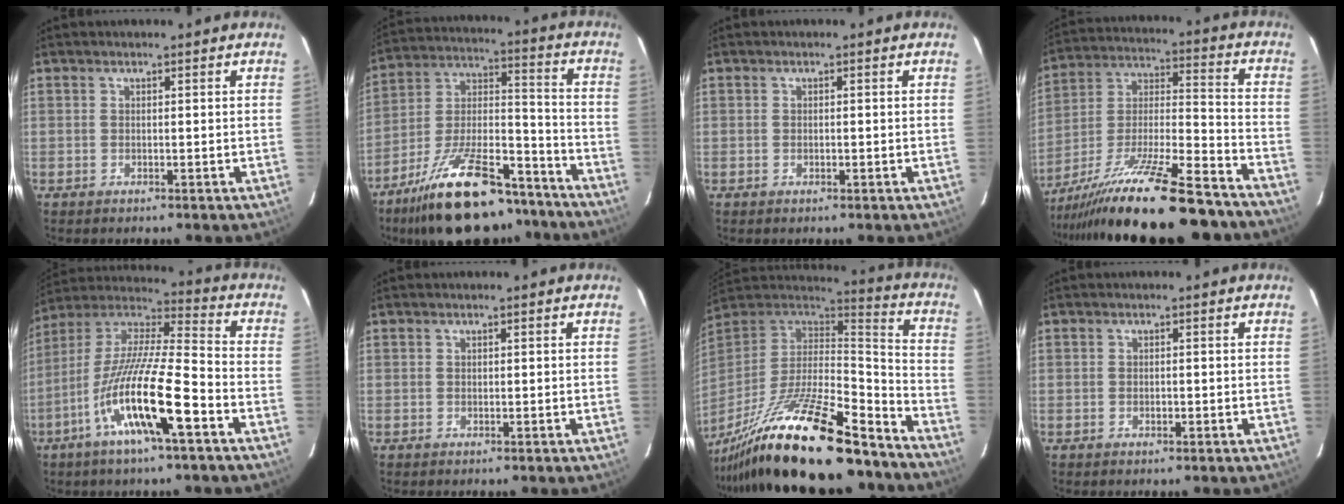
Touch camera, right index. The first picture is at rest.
{"total": 25.3, "force": [-18.8, 9.1, 14.2], "torque": [-0.261, 0.002, -0.286]}
{"total": 0.7, "force": [-0.2, 0.5, 0.4], "torque": [-0.005, 0.002, -0.004]}
{"total": 27.3, "force": [-21.8, 4.4, 15.9], "torque": [-0.282, -0.045, -0.338]}
{"total": 18.7, "force": [-8.9, 2.4, 16.2], "torque": [-0.299, -0.029, -0.175]}
{"total": 0.0}
{"total": 29.4, "force": [-21.4, 7.1, 19.0], "torque": [-0.344, -0.047, -0.346]}
{"total": 1.0, "force": [-0.3, 0.7, 0.6], "torque": [-0.009, 0.002, -0.006]}